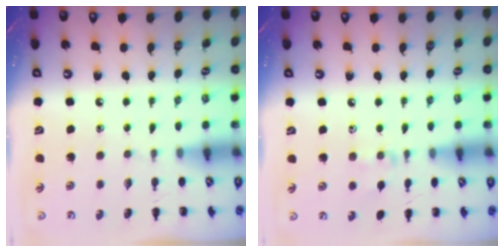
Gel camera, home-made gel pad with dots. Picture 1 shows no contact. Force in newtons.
{"total": 7.0, "press": 6.7, "slide": 1.9}